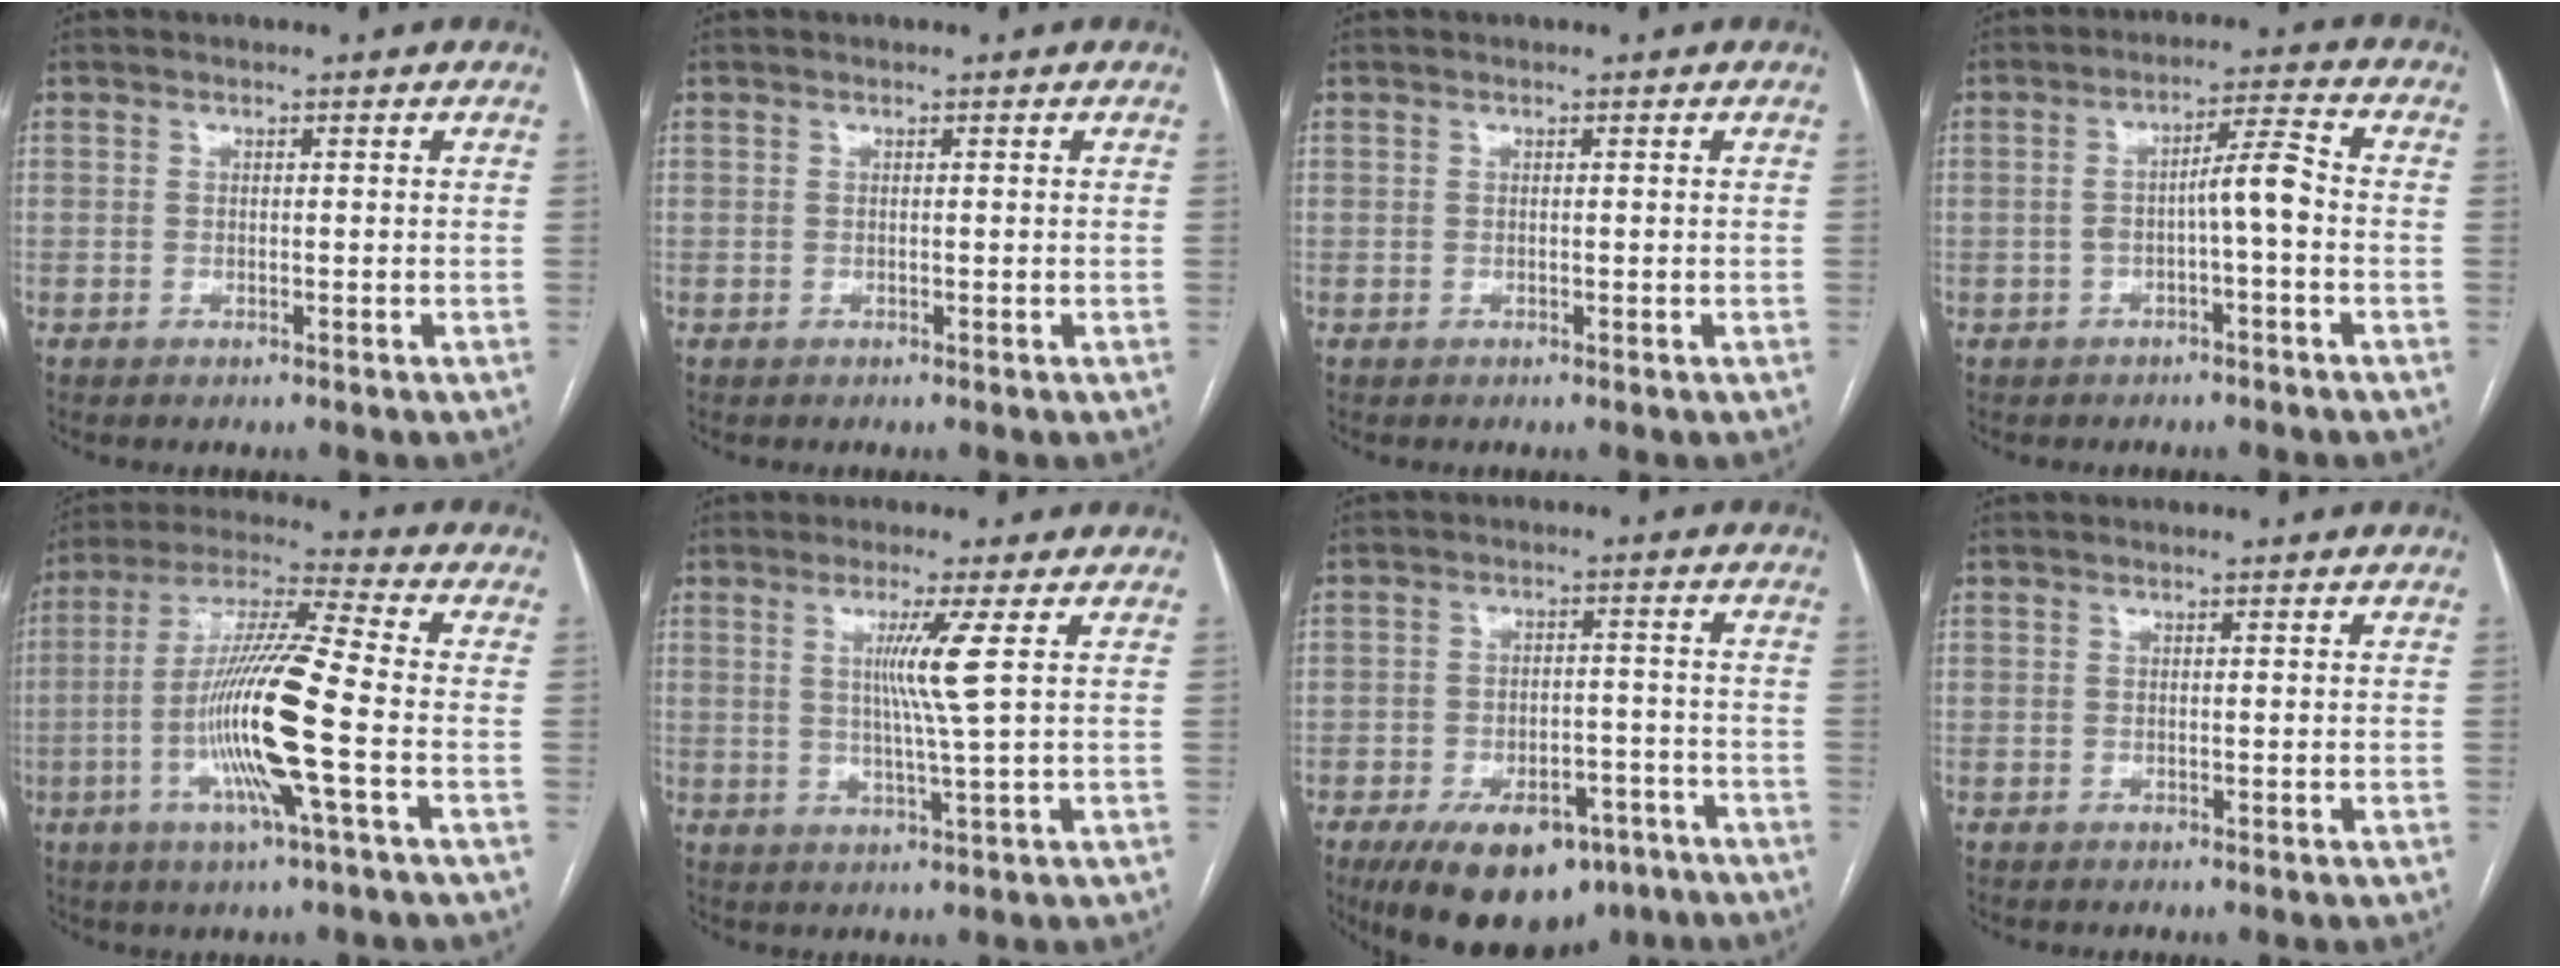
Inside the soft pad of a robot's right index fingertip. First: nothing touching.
{"total": 0.0}
{"total": 0.0}
{"total": 5.2, "force": [-1.0, 0.3, 5.1], "torque": [-0.081, 0.022, -0.013]}
{"total": 15.2, "force": [-3.8, -0.4, 14.8], "torque": [-0.293, -0.004, -0.080]}
{"total": 5.8, "force": [1.5, -1.7, 5.3], "torque": [-0.101, -0.009, 0.029]}
{"total": 14.5, "force": [-9.8, 7.5, 7.7], "torque": [-0.120, 0.012, -0.142]}
{"total": 0.0}